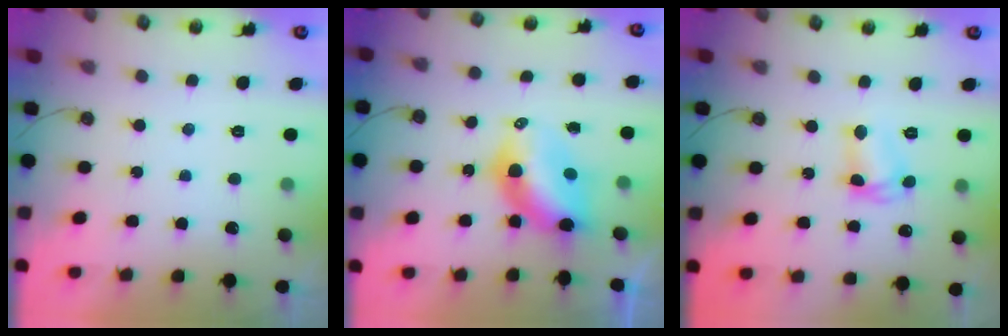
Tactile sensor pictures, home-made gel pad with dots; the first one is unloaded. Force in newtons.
{"total": 6.9, "press": 6.9, "slide": 0.6}
{"total": 7.4, "press": 7.4, "slide": 0.6}